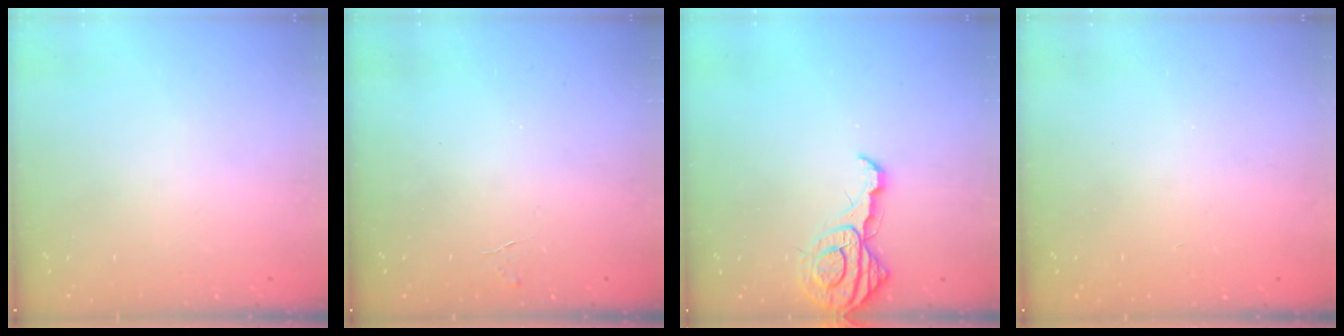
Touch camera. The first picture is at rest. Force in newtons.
{"total": 3.8, "press": 3.7, "slide": 0.4}
{"total": 11.1, "press": 11.1, "slide": 1.2}
{"total": 0.0}